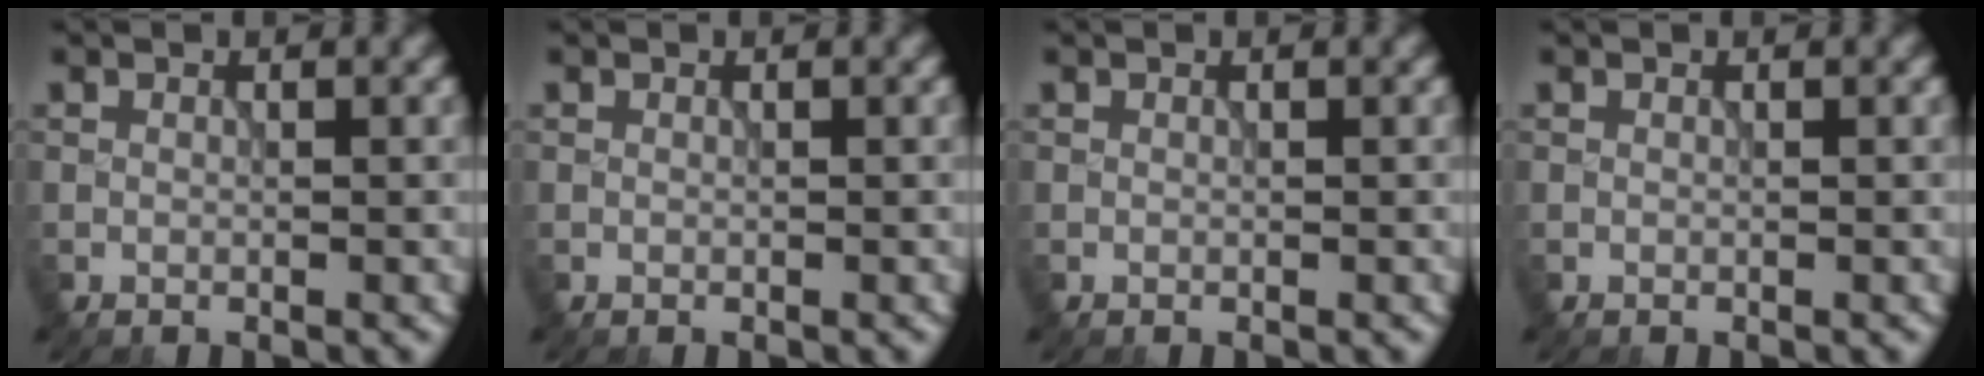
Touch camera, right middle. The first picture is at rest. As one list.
[{"total": 0.0}, {"total": 0.0}, {"total": 0.0}]